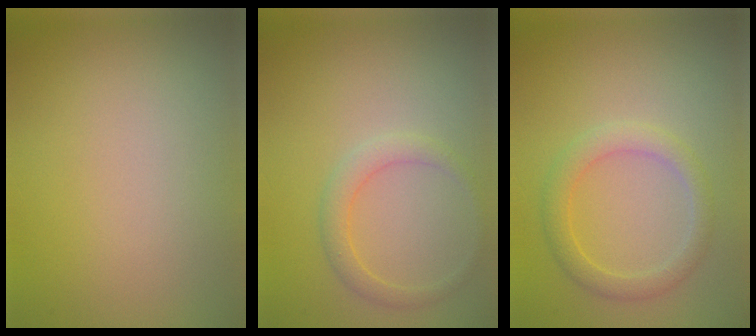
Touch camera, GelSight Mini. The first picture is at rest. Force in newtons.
{"total": 1.9, "press": 1.9, "slide": 0.1}
{"total": 2.6, "press": 2.6, "slide": 0.4}